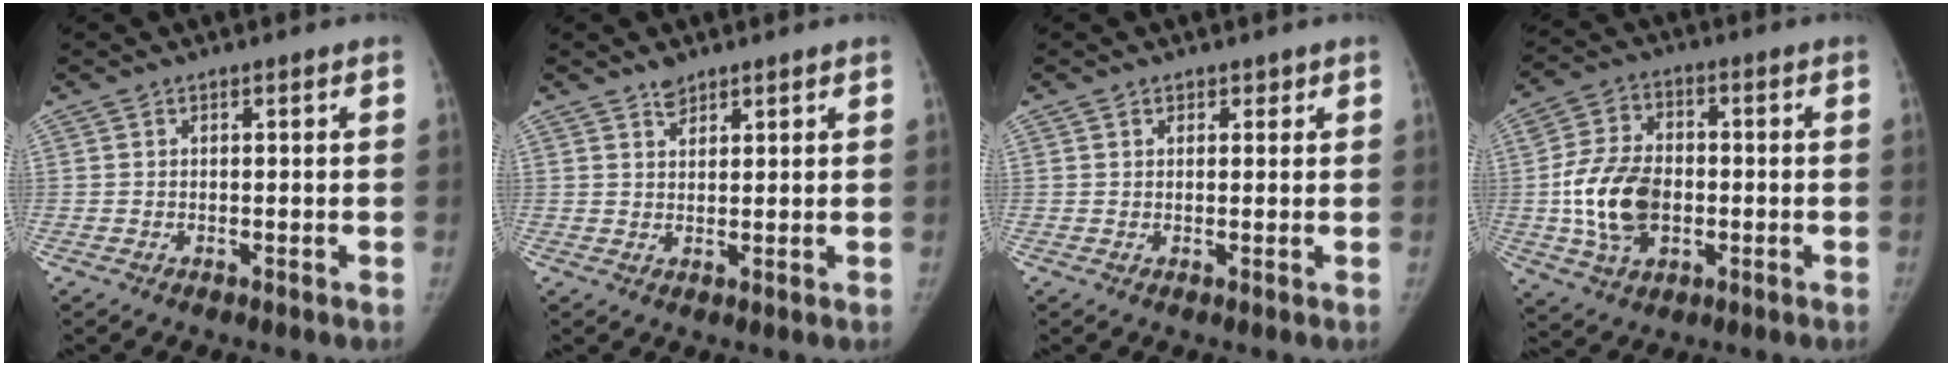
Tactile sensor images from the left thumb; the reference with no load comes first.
{"total": 2.3, "force": [1.9, 1.1, 0.5], "torque": [0.004, -0.012, 0.031]}
{"total": 1.6, "force": [1.1, 1.1, 0.2], "torque": [0.018, -0.005, 0.012]}
{"total": 13.6, "force": [-1.6, 9.2, 9.8], "torque": [-0.172, 0.012, -0.024]}